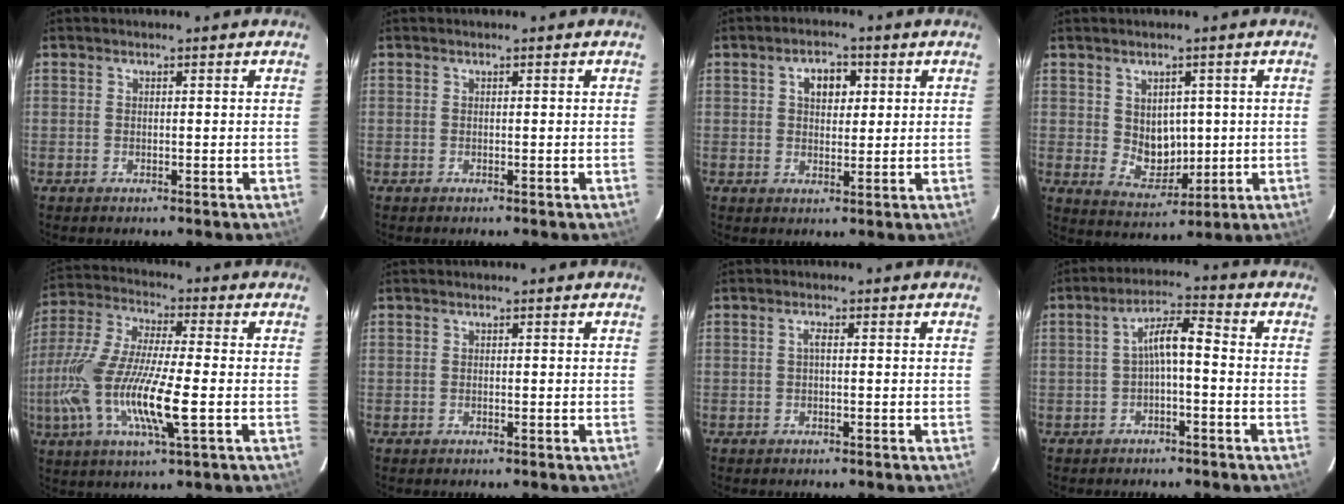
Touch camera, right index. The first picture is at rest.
{"total": 0.0}
{"total": 4.9, "force": [1.7, 3.2, 3.3], "torque": [-0.050, 0.016, 0.030]}
{"total": 6.6, "force": [0.9, 5.4, 3.7], "torque": [-0.063, -0.003, 0.035]}
{"total": 18.4, "force": [-4.2, 3.6, 17.5], "torque": [-0.354, -0.018, -0.085]}
{"total": 0.0}
{"total": 1.0, "force": [-0.1, 0.2, 1.0], "torque": [-0.018, 0.006, -0.003]}
{"total": 5.2, "force": [-1.3, 1.2, 4.9], "torque": [-0.096, 0.016, -0.023]}